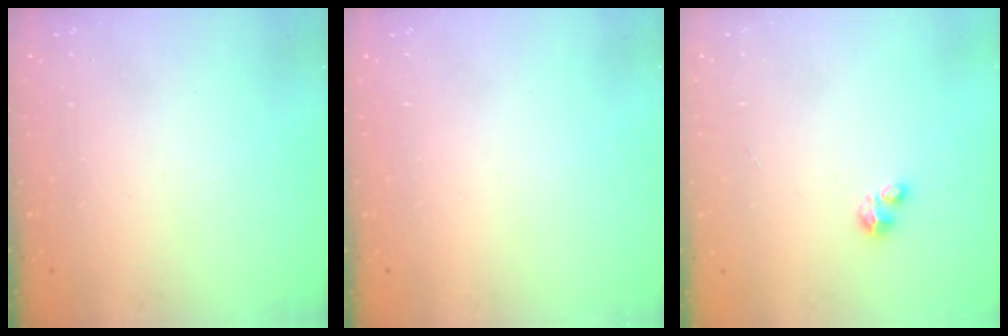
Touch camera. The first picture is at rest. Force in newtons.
{"total": 0.0}
{"total": 2.5, "press": 2.5, "slide": 0.3}